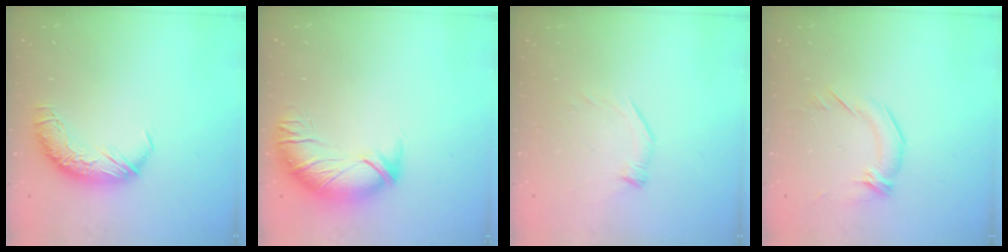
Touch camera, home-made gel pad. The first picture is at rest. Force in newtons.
{"total": 2.9, "press": 1.4, "slide": 2.5}
{"total": 5.8, "press": 5.7, "slide": 1.1}
{"total": 2.2, "press": 1.1, "slide": 1.9}